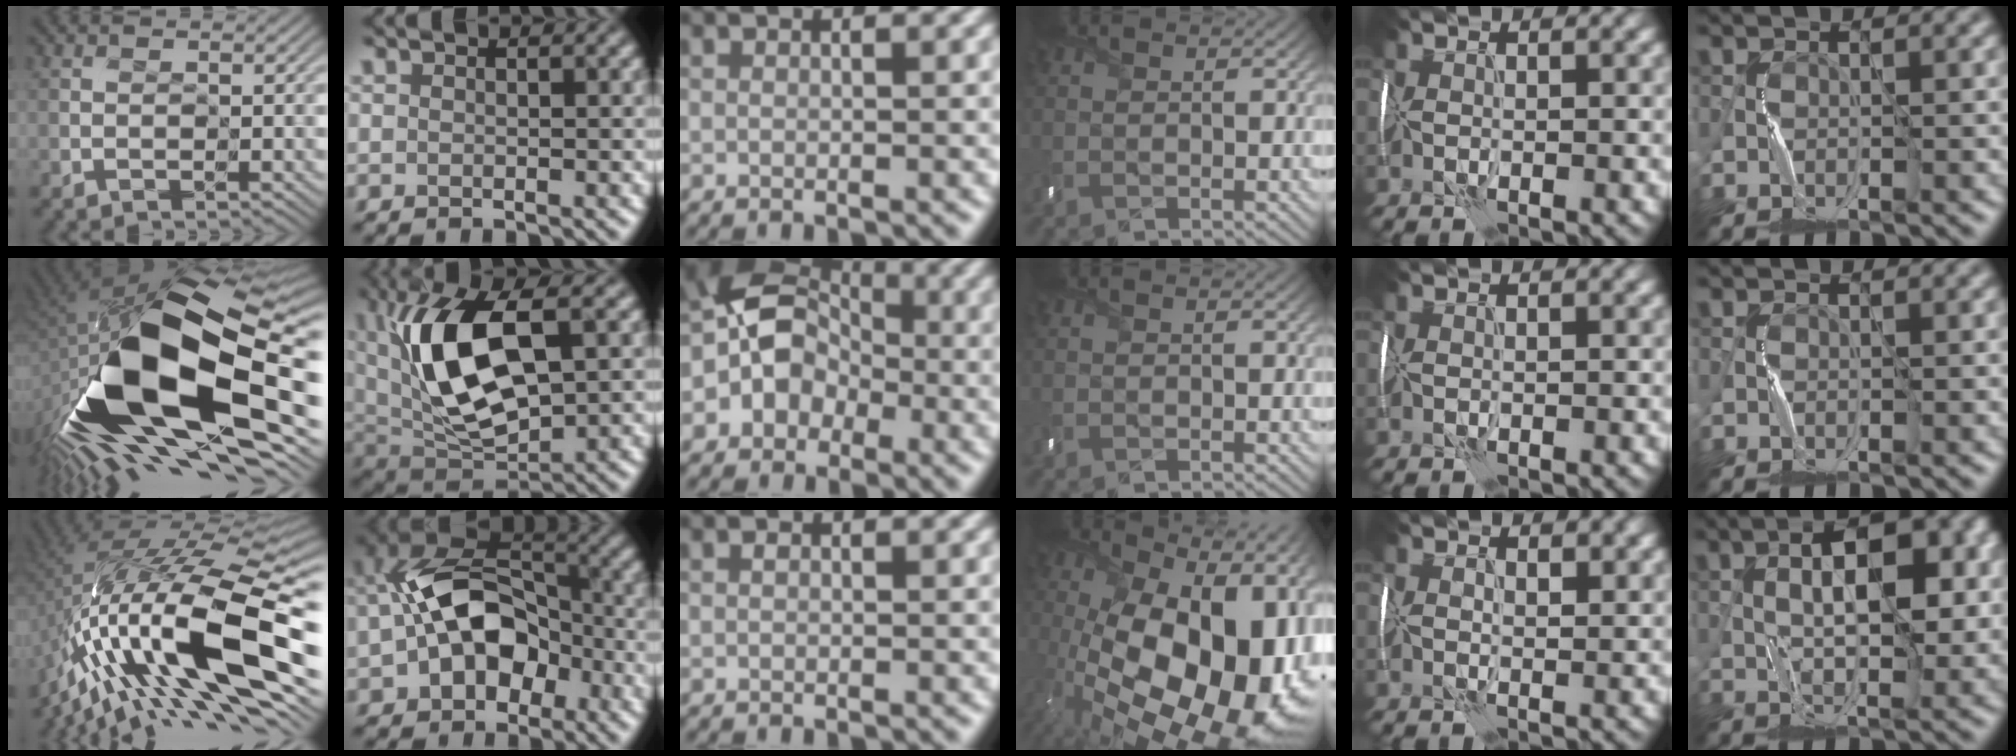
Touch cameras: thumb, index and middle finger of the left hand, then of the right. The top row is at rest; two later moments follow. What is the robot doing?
{"motion": "wrap", "object": "ribbon"}